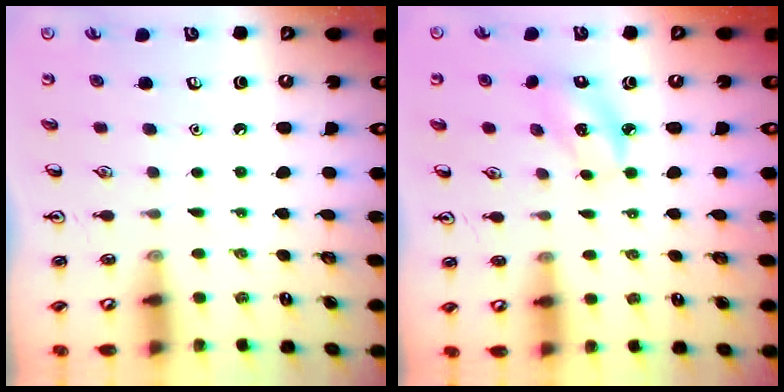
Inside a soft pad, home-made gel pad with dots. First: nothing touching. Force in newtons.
{"total": 3.8, "press": 3.8, "slide": 0.4}